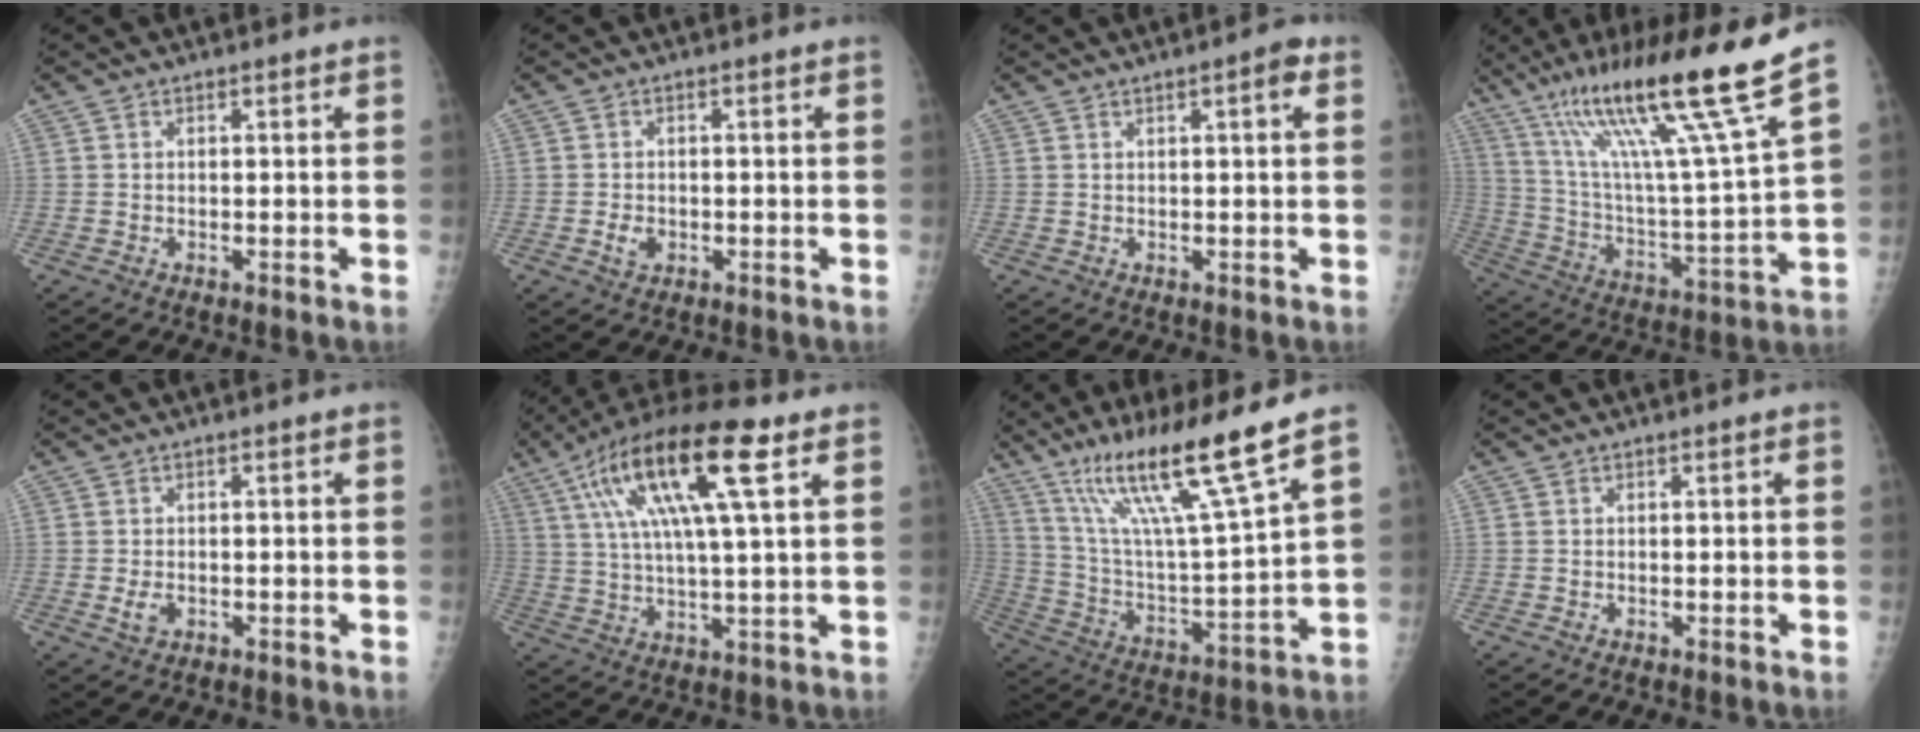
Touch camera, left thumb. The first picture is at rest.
{"total": 2.6, "force": [-0.8, 1.9, 1.6], "torque": [-0.024, 0.002, -0.011]}
{"total": 2.8, "force": [1.1, 0.6, 2.5], "torque": [-0.033, 0.001, 0.012]}
{"total": 22.9, "force": [15.6, -0.2, 16.8], "torque": [-0.262, -0.072, 0.274]}
{"total": 2.4, "force": [-0.6, 1.6, 1.7], "torque": [-0.031, -0.001, -0.009]}
{"total": 19.7, "force": [8.1, 4.7, 17.4], "torque": [-0.329, 0.007, 0.136]}
{"total": 19.0, "force": [13.0, 0.2, 13.9], "torque": [-0.230, -0.066, 0.237]}
{"total": 0.0}